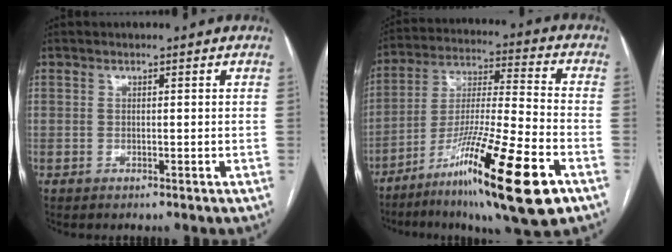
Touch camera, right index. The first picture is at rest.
{"total": 20.7, "force": [-11.1, 1.3, 17.4], "torque": [-0.292, -0.035, -0.190]}